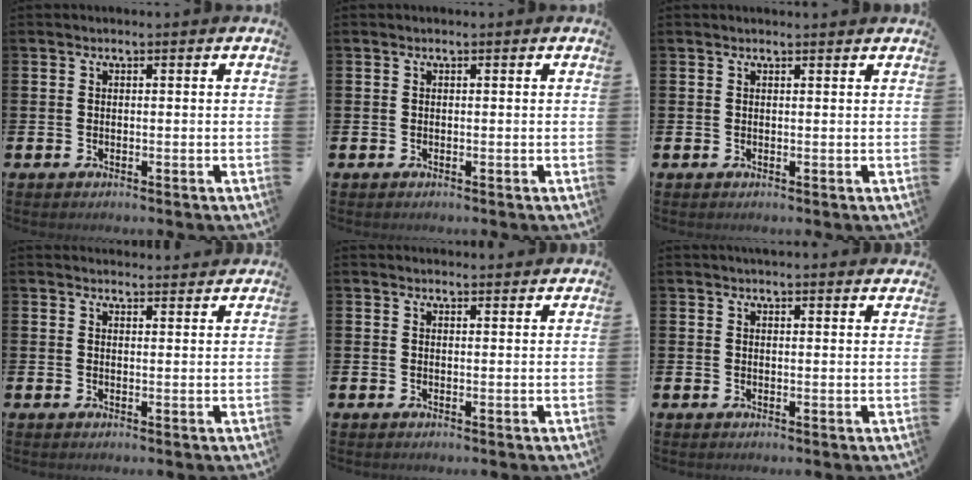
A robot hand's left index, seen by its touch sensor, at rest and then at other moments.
{"total": 0.0}
{"total": 0.6, "force": [0.6, 0.0, 0.1], "torque": [0.007, -0.005, 0.009]}
{"total": 2.4, "force": [2.4, 0.1, -0.1], "torque": [0.008, -0.017, 0.042]}
{"total": 1.5, "force": [1.5, 0.0, 0.0], "torque": [0.009, -0.009, 0.026]}
{"total": 2.3, "force": [2.3, 0.0, 0.1], "torque": [0.005, -0.013, 0.039]}